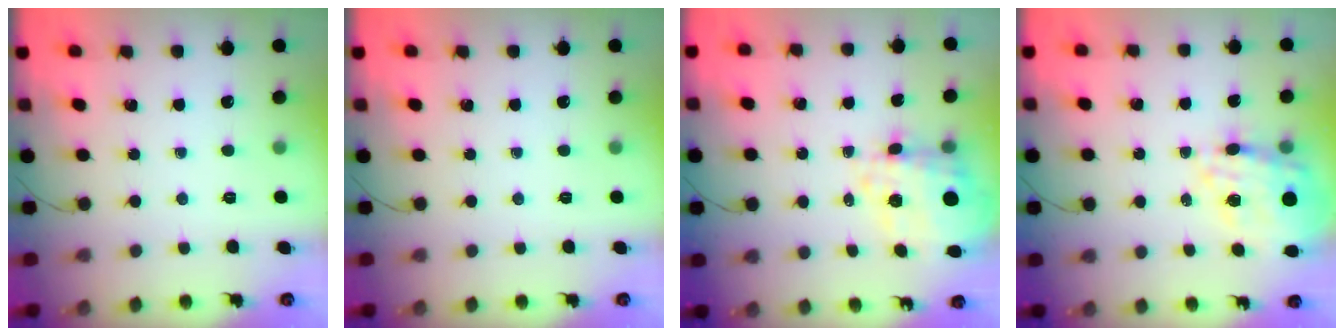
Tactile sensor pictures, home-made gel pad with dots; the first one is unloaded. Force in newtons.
{"total": 0.0}
{"total": 8.2, "press": 7.6, "slide": 3.0}
{"total": 17.3, "press": 16.9, "slide": 3.8}